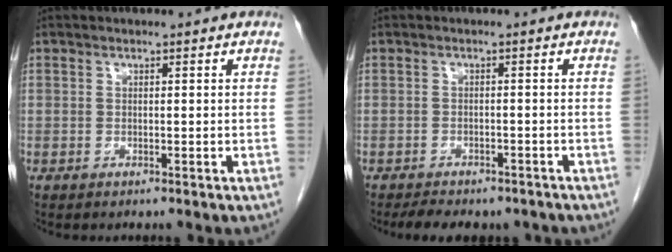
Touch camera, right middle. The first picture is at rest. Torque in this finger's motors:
{"motor_torque": [0.57, -0.43, 0.12, 0.06]}